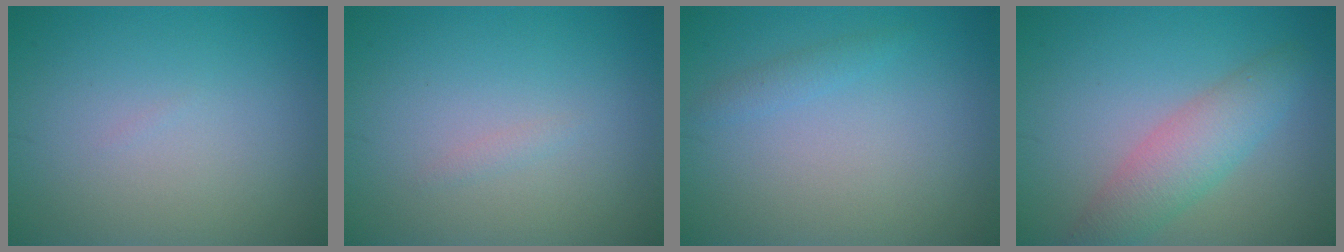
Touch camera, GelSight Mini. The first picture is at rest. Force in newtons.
{"total": 0.5, "press": 0.5, "slide": 0.0}
{"total": 1.0, "press": 1.0, "slide": 0.1}
{"total": 4.2, "press": 4.2, "slide": 0.2}